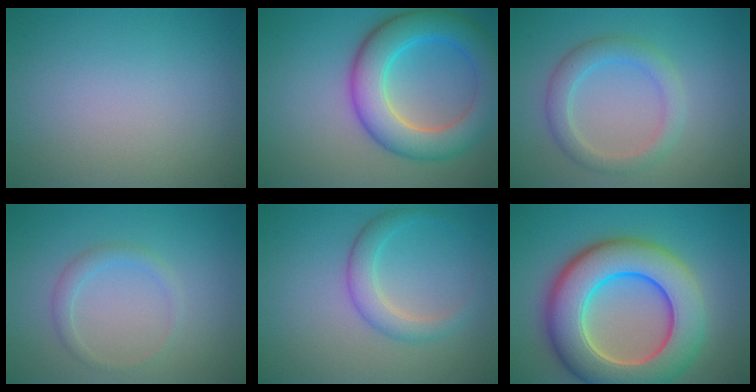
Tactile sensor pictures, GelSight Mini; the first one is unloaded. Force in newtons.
{"total": 7.9, "press": 7.9, "slide": 0.1}
{"total": 3.1, "press": 3.1, "slide": 0.3}
{"total": 1.5, "press": 1.5, "slide": 0.1}
{"total": 2.8, "press": 2.8, "slide": 0.0}
{"total": 11.7, "press": 11.7, "slide": 0.8}